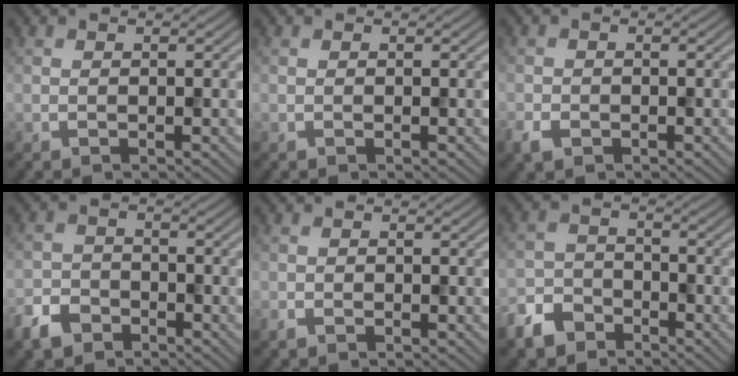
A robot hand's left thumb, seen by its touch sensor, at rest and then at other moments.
{"total": 0.0}
{"total": 2.4, "force": [-1.5, 1.6, 1.0], "torque": [-0.028, -0.009, -0.035]}
{"total": 4.4, "force": [-3.3, 2.5, 1.5], "torque": [-0.034, -0.003, -0.076]}
{"total": 1.0, "force": [-0.7, 0.5, 0.4], "torque": [-0.009, -0.003, -0.014]}
{"total": 5.5, "force": [-4.3, 3.0, 1.7], "torque": [-0.041, -0.003, -0.099]}